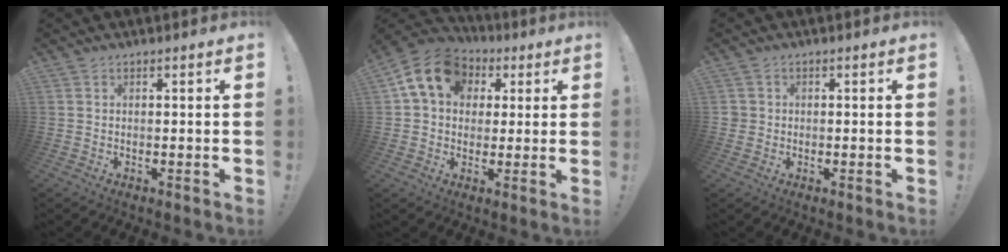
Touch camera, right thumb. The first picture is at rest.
{"total": 14.0, "force": [4.9, 10.8, 7.5], "torque": [-0.110, -0.008, 0.095]}
{"total": 1.9, "force": [0.0, 1.8, 0.5], "torque": [-0.006, 0.003, 0.000]}